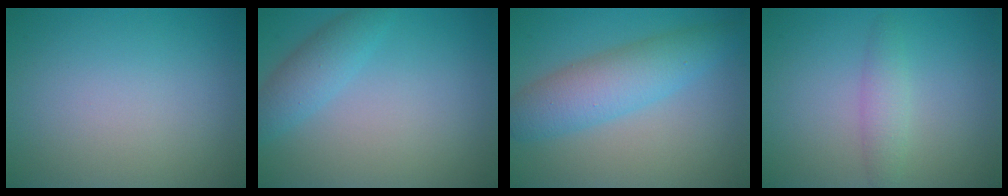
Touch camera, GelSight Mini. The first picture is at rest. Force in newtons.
{"total": 2.7, "press": 2.7, "slide": 0.1}
{"total": 5.2, "press": 5.2, "slide": 0.2}
{"total": 1.9, "press": 1.9, "slide": 0.0}